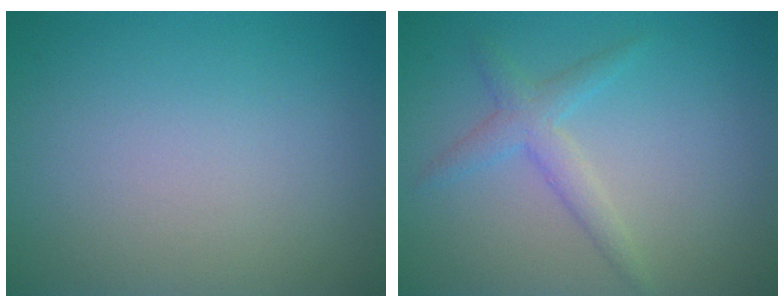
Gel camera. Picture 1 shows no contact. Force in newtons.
{"total": 2.3, "press": 2.3, "slide": 0.2}